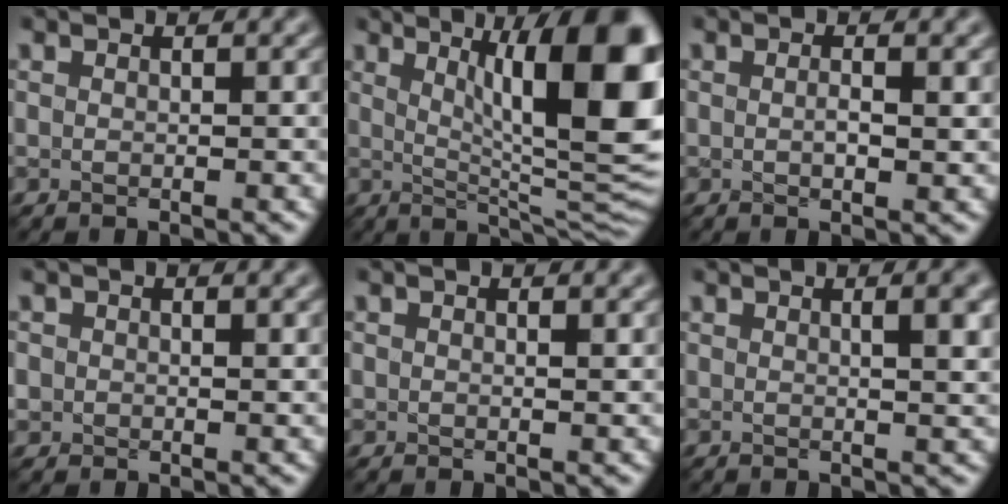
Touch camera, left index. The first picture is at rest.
{"total": 15.0, "force": [4.0, 4.1, 13.9], "torque": [-0.158, 0.000, 0.067]}
{"total": 1.5, "force": [0.1, 0.4, 1.4], "torque": [-0.027, -0.003, 0.001]}
{"total": 1.6, "force": [0.2, 1.5, 0.5], "torque": [-0.009, -0.004, 0.007]}
{"total": 0.7, "force": [0.4, 0.4, 0.4], "torque": [-0.006, -0.002, 0.007]}
{"total": 3.7, "force": [1.0, 1.2, 3.4], "torque": [-0.031, 0.007, 0.011]}